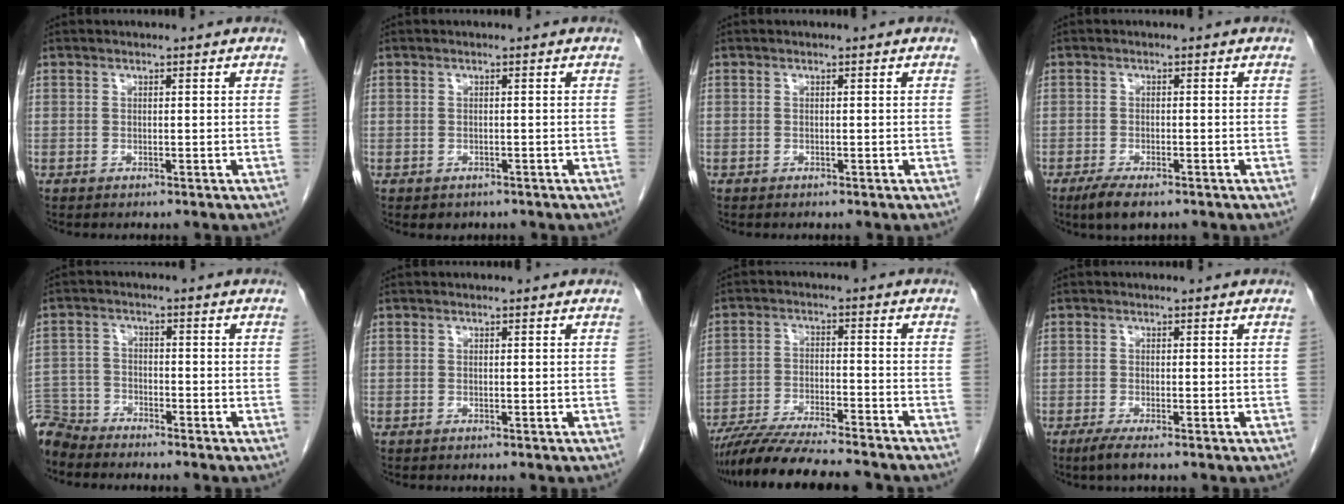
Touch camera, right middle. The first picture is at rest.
{"total": 1.4, "force": [-0.9, 1.0, 0.4], "torque": [-0.009, 0.000, -0.006]}
{"total": 0.0}
{"total": 4.3, "force": [-3.0, 1.2, 2.9], "torque": [-0.056, -0.008, -0.047]}
{"total": 5.9, "force": [-5.8, 1.3, -0.1], "torque": [0.004, -0.006, -0.115]}
{"total": 0.0}
{"total": 14.9, "force": [-13.2, 1.0, 6.9], "torque": [-0.111, -0.019, -0.208]}
{"total": 2.1, "force": [-1.4, 0.0, 1.6], "torque": [-0.038, -0.008, -0.030]}